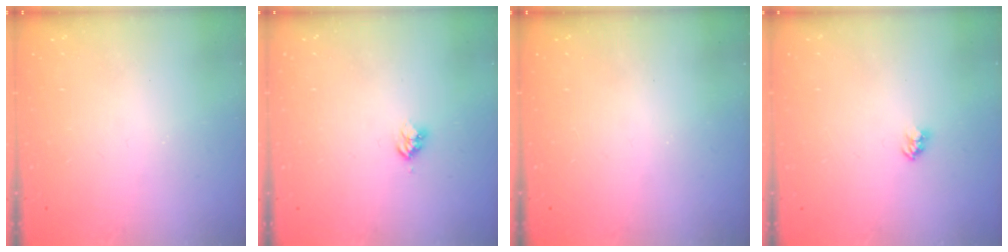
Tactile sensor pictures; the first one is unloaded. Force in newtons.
{"total": 3.0, "press": 3.0, "slide": 0.4}
{"total": 0.0}
{"total": 2.4, "press": 2.4, "slide": 0.1}